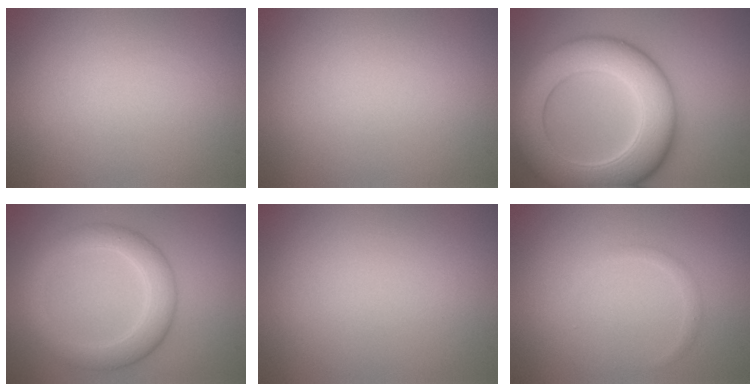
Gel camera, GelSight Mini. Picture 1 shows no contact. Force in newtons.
{"total": 0.0}
{"total": 11.0, "press": 11.0, "slide": 0.5}
{"total": 4.3, "press": 4.3, "slide": 0.2}
{"total": 0.0}
{"total": 0.8, "press": 0.8, "slide": 0.0}